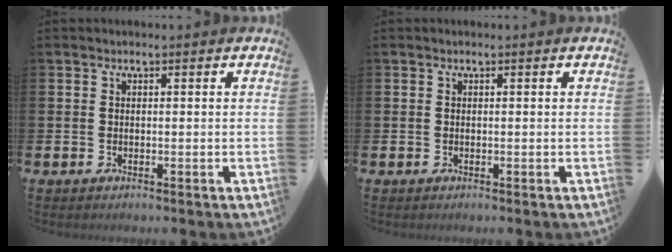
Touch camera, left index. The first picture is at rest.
{"total": 0.0}